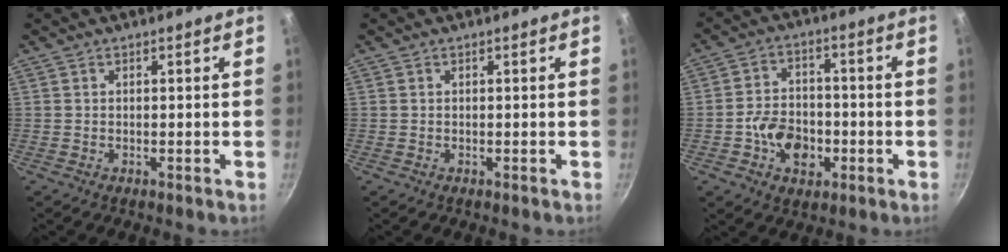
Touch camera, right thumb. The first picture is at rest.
{"total": 0.0}
{"total": 9.7, "force": [-2.9, 7.0, 6.1], "torque": [-0.077, 0.023, -0.052]}